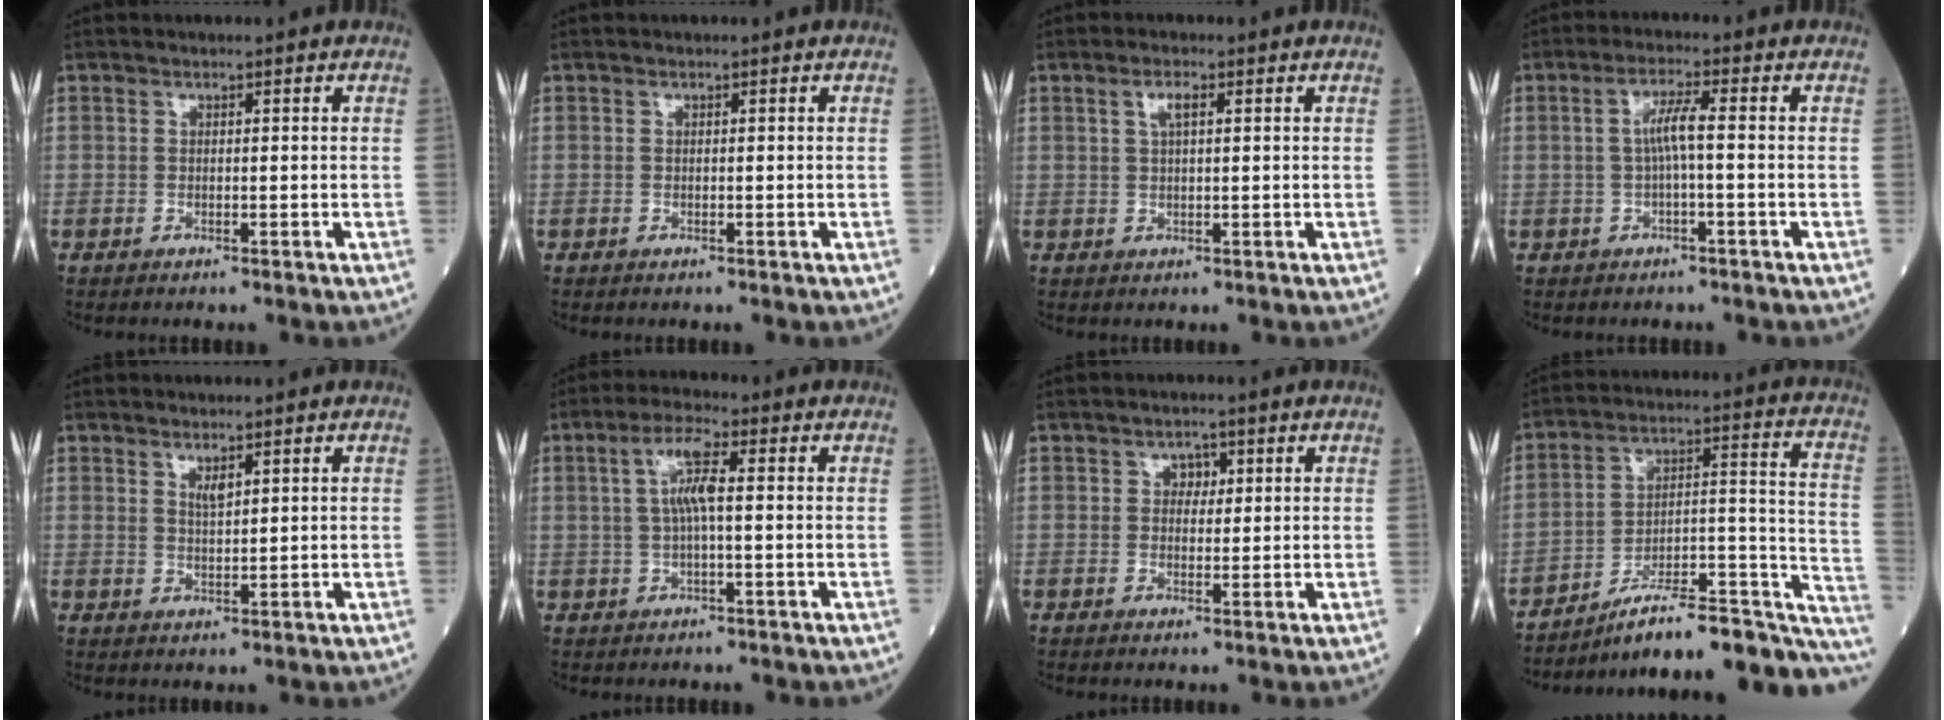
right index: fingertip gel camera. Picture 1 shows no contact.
{"total": 0.0}
{"total": 2.4, "force": [1.0, 0.6, 2.1], "torque": [-0.044, 0.005, 0.018]}
{"total": 3.8, "force": [-0.1, 0.0, 3.8], "torque": [-0.072, 0.010, 0.000]}
{"total": 2.0, "force": [1.3, 0.3, 1.5], "torque": [-0.031, -0.005, 0.026]}
{"total": 5.4, "force": [0.8, 0.5, 5.3], "torque": [-0.108, 0.009, 0.013]}
{"total": 2.0, "force": [0.7, 1.5, 1.2], "torque": [-0.011, 0.003, 0.007]}
{"total": 23.9, "force": [-19.9, 4.1, 12.5], "torque": [-0.094, 0.040, -0.287]}